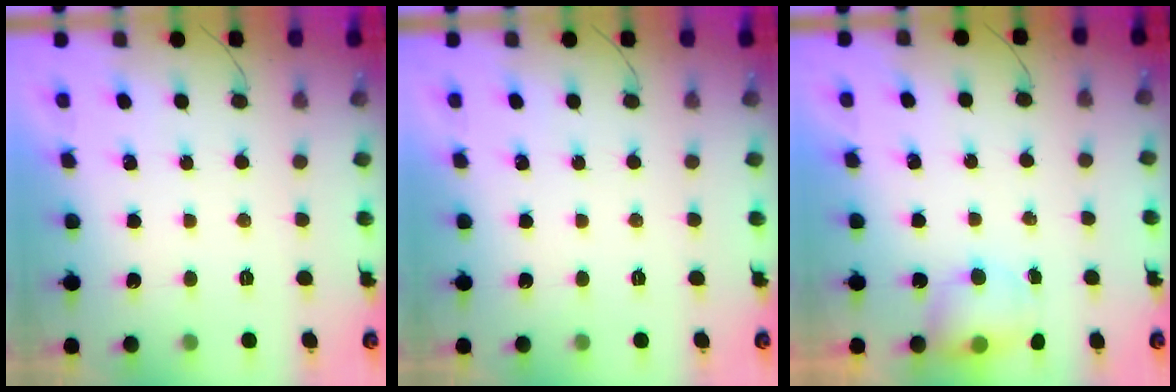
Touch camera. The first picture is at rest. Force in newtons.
{"total": 0.0}
{"total": 5.6, "press": 5.5, "slide": 0.8}